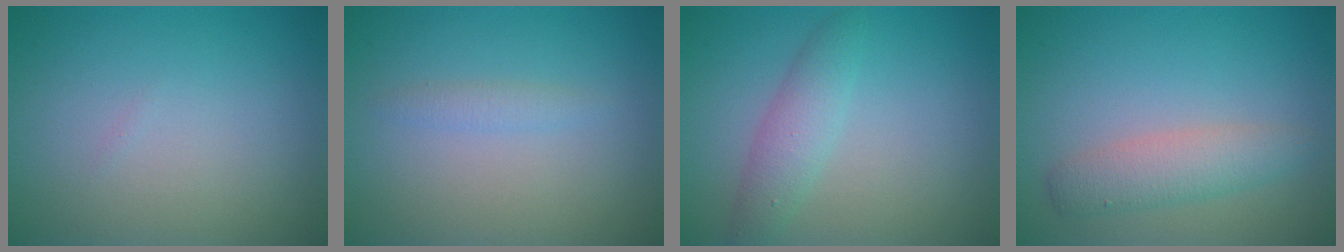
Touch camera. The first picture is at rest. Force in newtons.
{"total": 1.0, "press": 1.0, "slide": 0.0}
{"total": 2.7, "press": 2.7, "slide": 0.2}
{"total": 3.0, "press": 3.0, "slide": 0.1}